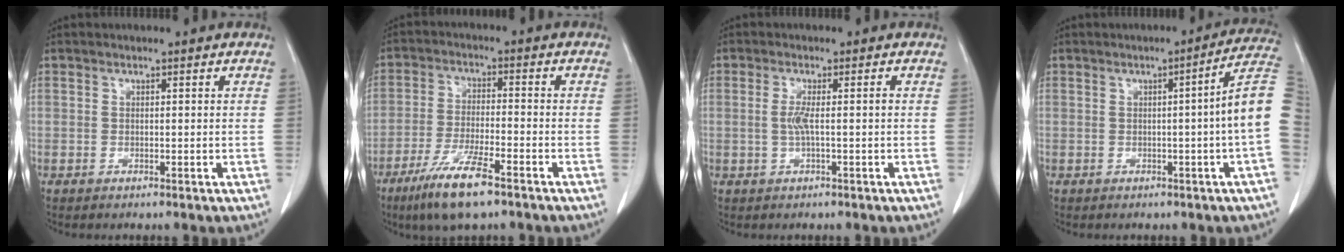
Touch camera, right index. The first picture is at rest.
{"total": 9.3, "force": [-6.2, 1.1, 6.9], "torque": [-0.140, -0.022, -0.112]}
{"total": 2.7, "force": [-0.3, 0.0, 2.7], "torque": [-0.054, 0.001, -0.004]}
{"total": 7.6, "force": [-0.4, -1.6, 7.5], "torque": [-0.083, 0.010, -0.009]}